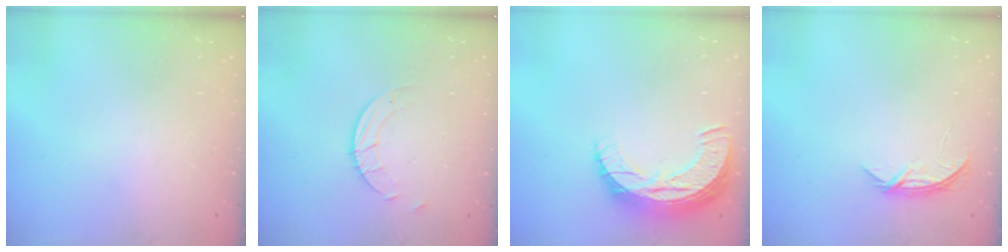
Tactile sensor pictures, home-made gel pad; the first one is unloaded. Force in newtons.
{"total": 2.6, "press": 2.6, "slide": 0.2}
{"total": 10.9, "press": 10.9, "slide": 0.7}
{"total": 4.4, "press": 4.3, "slide": 0.5}